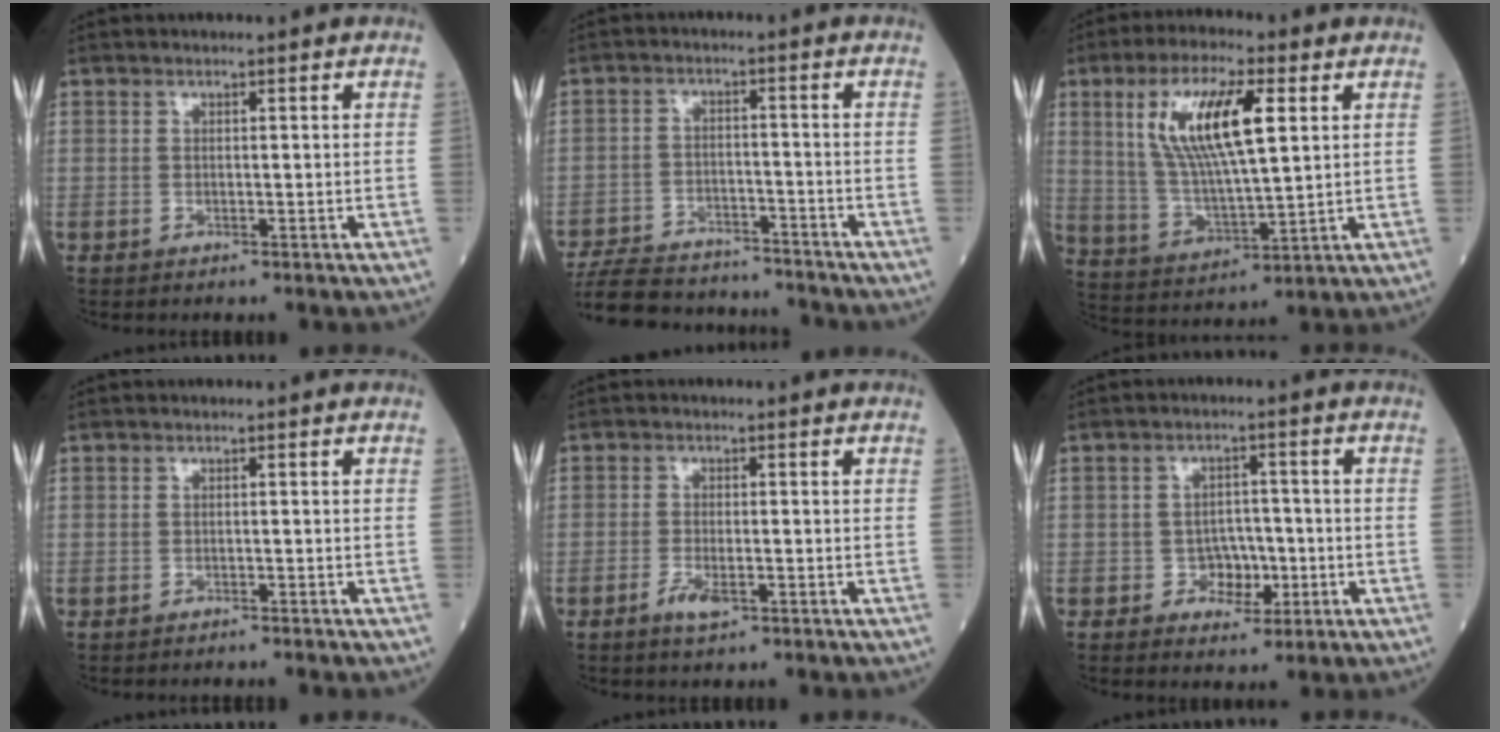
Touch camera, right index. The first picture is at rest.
{"total": 15.9, "force": [-14.6, 4.4, 4.5], "torque": [-0.098, 0.005, -0.217]}
{"total": 13.8, "force": [4.4, 3.2, 12.7], "torque": [-0.259, 0.010, 0.085]}
{"total": 1.6, "force": [-1.6, 0.1, 0.4], "torque": [-0.008, -0.001, -0.020]}
{"total": 2.9, "force": [-1.5, 0.7, 2.3], "torque": [-0.048, -0.003, -0.028]}
{"total": 6.5, "force": [-2.2, 3.3, 5.1], "torque": [-0.086, 0.006, -0.032]}